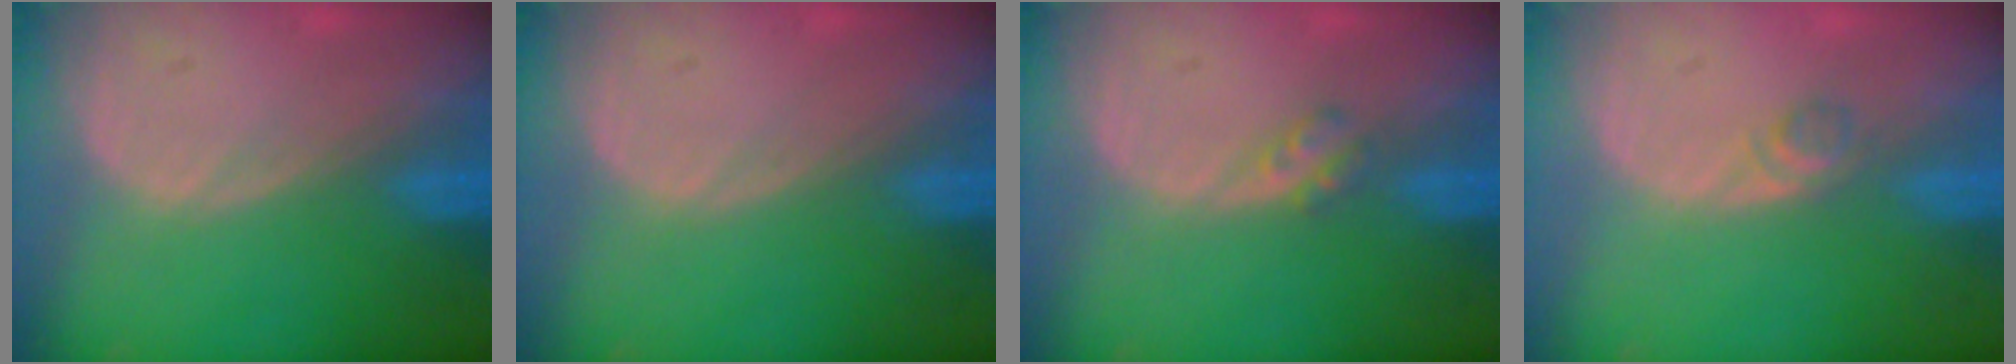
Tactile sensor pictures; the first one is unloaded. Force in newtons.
{"total": 0.0}
{"total": 2.3, "press": 2.0, "slide": 1.2}
{"total": 1.8, "press": 1.5, "slide": 0.9}